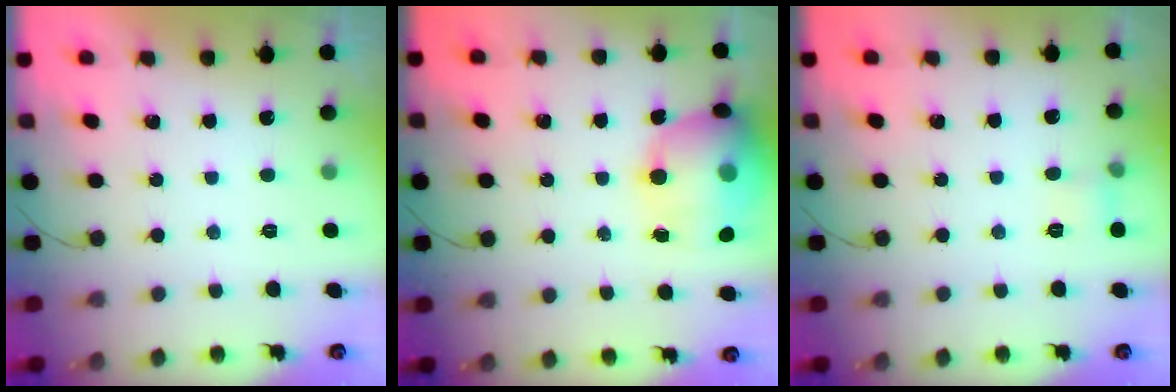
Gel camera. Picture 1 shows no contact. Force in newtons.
{"total": 16.7, "press": 16.5, "slide": 2.5}
{"total": 4.7, "press": 4.5, "slide": 1.4}